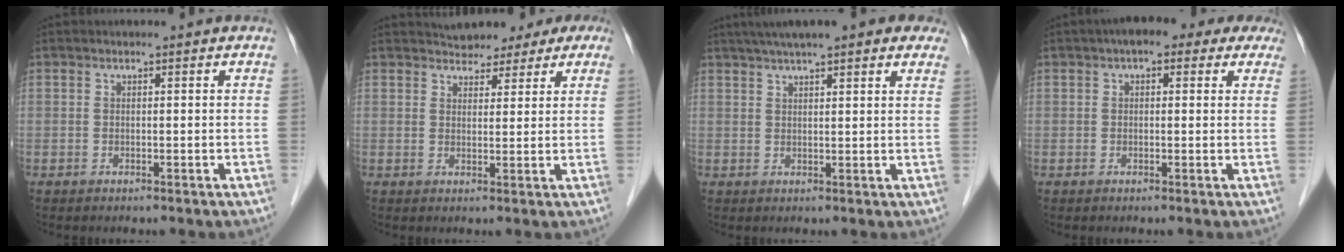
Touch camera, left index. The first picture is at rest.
{"total": 7.1, "force": [5.6, 3.6, 2.3], "torque": [-0.026, 0.023, 0.065]}
{"total": 13.8, "force": [10.6, 2.5, 8.5], "torque": [-0.130, 0.045, 0.137]}
{"total": 7.4, "force": [4.9, 3.5, 4.4], "torque": [-0.044, 0.037, 0.052]}